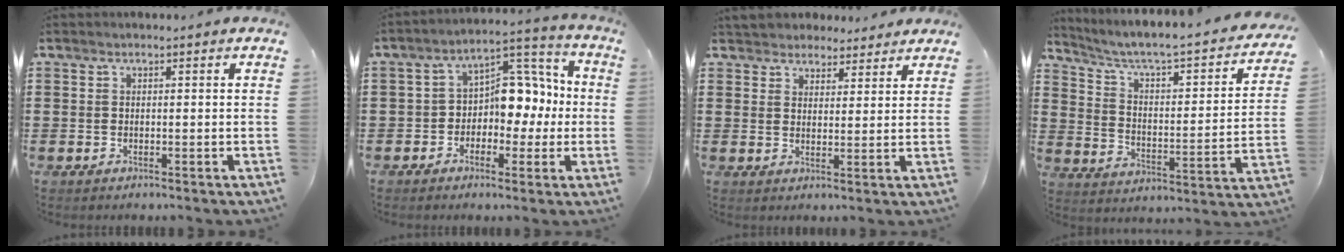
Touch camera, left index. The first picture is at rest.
{"total": 7.8, "force": [0.3, 6.2, 4.7], "torque": [-0.083, -0.006, -0.002]}
{"total": 3.7, "force": [3.3, 1.5, -0.2], "torque": [-0.012, -0.003, 0.063]}
{"total": 3.6, "force": [2.5, 0.8, 2.5], "torque": [-0.063, -0.034, 0.029]}